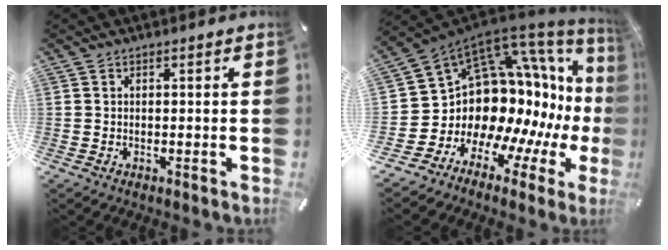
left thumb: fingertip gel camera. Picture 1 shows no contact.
{"total": 16.4, "force": [1.4, 12.9, 10.1], "torque": [-0.146, -0.097, 0.072]}